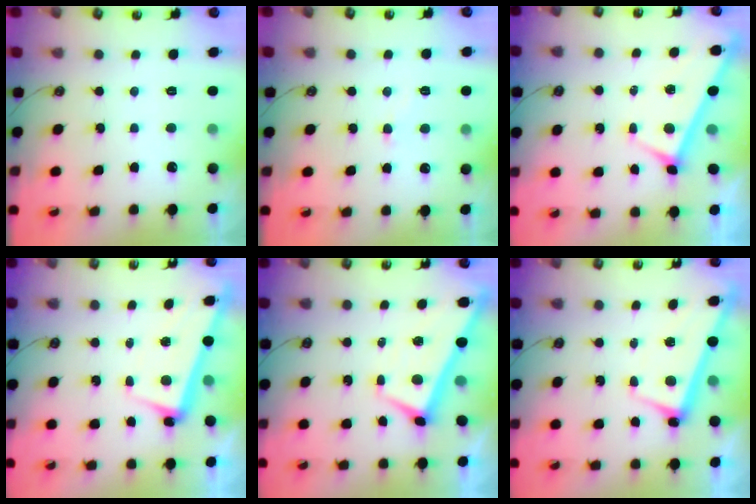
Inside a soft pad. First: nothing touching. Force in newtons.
{"total": 2.4, "press": 2.3, "slide": 0.7}
{"total": 4.6, "press": 4.6, "slide": 0.2}
{"total": 2.5, "press": 2.2, "slide": 1.0}
{"total": 2.3, "press": 2.3, "slide": 0.2}
{"total": 2.7, "press": 2.7, "slide": 0.4}